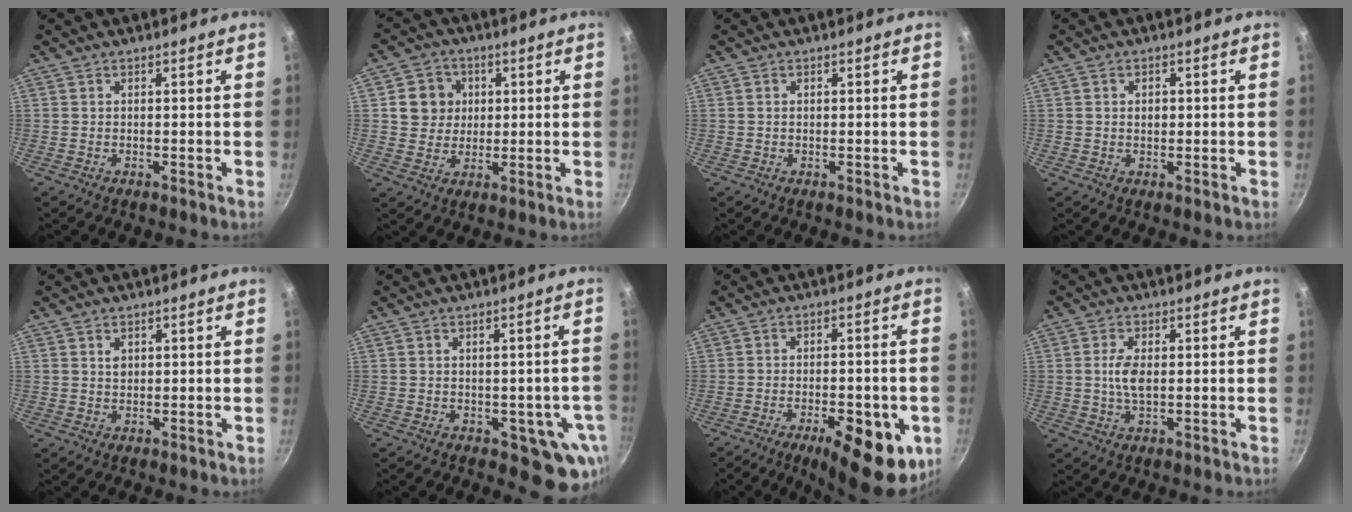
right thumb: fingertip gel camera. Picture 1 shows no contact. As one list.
[{"total": 7.4, "force": [1.6, 6.8, 2.3], "torque": [-0.003, 0.006, 0.022]}, {"total": 0.5, "force": [0.1, 0.4, 0.4], "torque": [-0.006, 0.002, 0.003]}, {"total": 2.1, "force": [0.2, 1.5, 1.4], "torque": [-0.016, 0.002, 0.003]}, {"total": 1.5, "force": [0.6, 1.1, 0.9], "torque": [-0.011, -0.001, 0.010]}, {"total": 8.4, "force": [-2.3, 5.0, 6.4], "torque": [-0.021, 0.009, -0.024]}, {"total": 16.0, "force": [-6.4, 6.3, 13.2], "torque": [-0.144, 0.007, -0.081]}, {"total": 4.6, "force": [0.3, 2.3, 4.0], "torque": [-0.080, 0.001, 0.003]}]